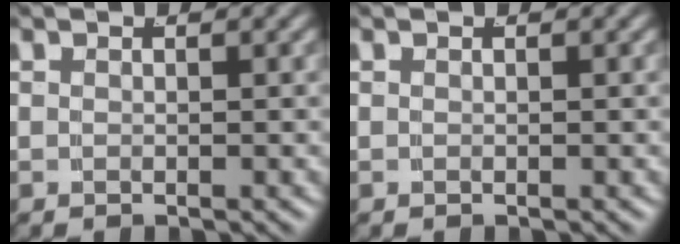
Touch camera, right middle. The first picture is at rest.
{"total": 0.0}